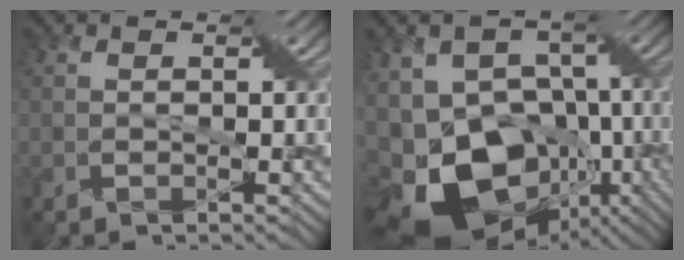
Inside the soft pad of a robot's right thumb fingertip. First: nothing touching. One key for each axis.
{"total": 17.6, "fx": -8.4, "fy": 11.3, "fz": 10.5, "tx": -0.213, "ty": -0.010, "tz": -0.115}